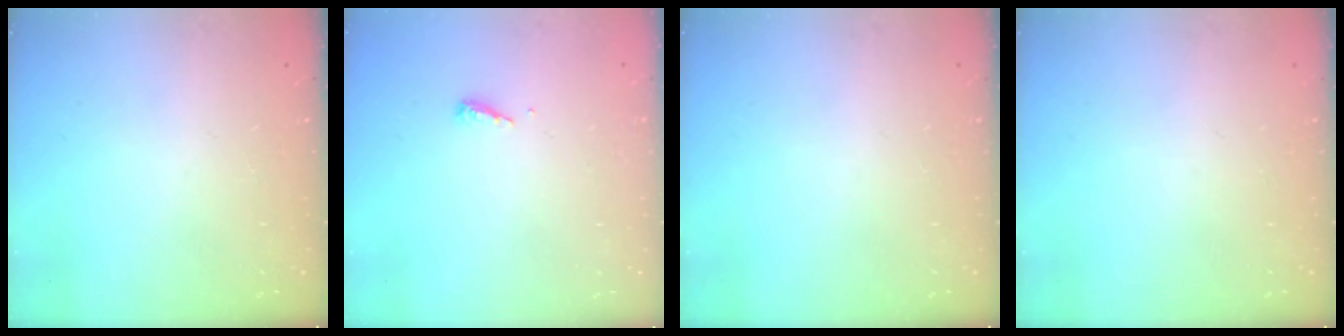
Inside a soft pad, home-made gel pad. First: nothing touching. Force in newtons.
{"total": 4.7, "press": 4.6, "slide": 0.4}
{"total": 0.0}
{"total": 0.0}